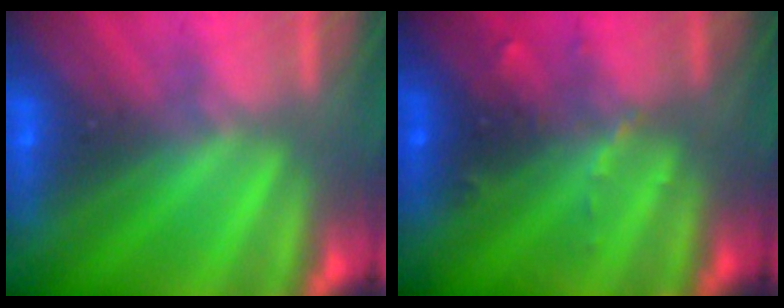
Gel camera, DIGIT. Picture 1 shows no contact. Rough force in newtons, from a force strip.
{"total": 2.8}